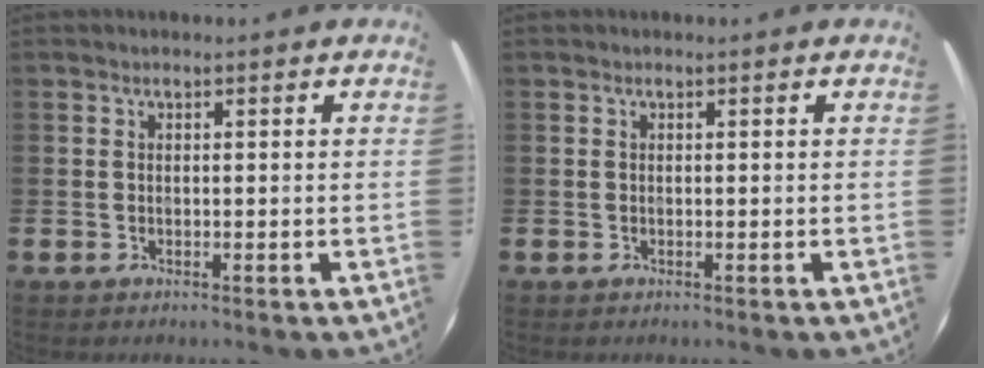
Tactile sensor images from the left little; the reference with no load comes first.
{"total": 0.0}